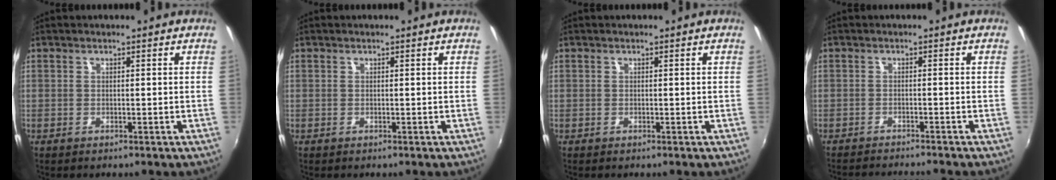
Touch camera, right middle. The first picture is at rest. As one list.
[{"total": 0.0}, {"total": 0.0}, {"total": 6.1, "force": [-5.8, -0.3, 2.0], "torque": [-0.048, -0.014, -0.092]}]